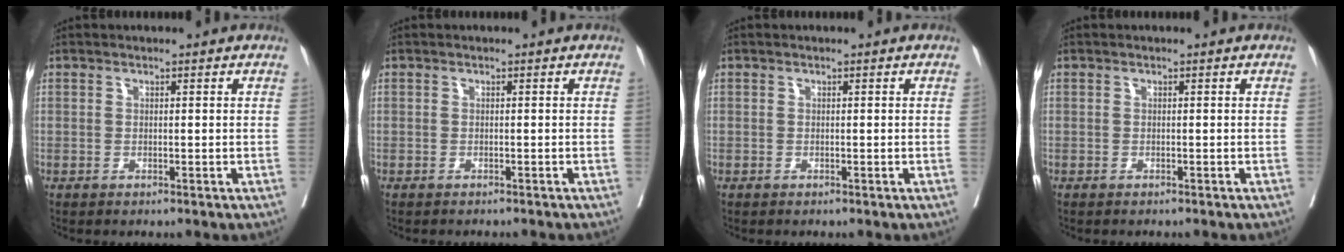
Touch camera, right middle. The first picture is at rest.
{"total": 3.0, "force": [-2.7, 0.4, 1.0], "torque": [-0.013, -0.003, -0.035]}
{"total": 0.0}
{"total": 1.3, "force": [-1.2, 0.2, 0.5], "torque": [-0.007, -0.001, -0.015]}